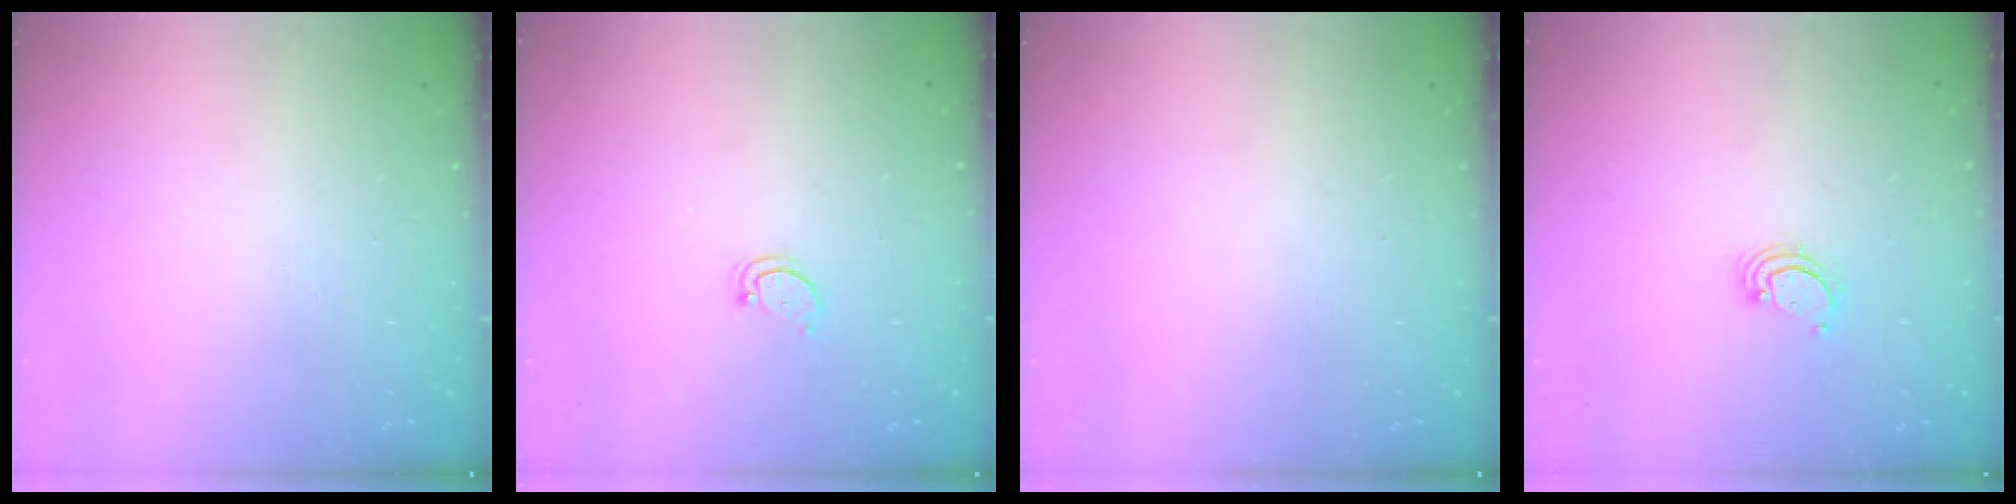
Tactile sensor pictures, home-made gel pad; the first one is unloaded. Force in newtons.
{"total": 2.8, "press": 2.7, "slide": 0.3}
{"total": 0.0}
{"total": 2.6, "press": 2.6, "slide": 0.3}